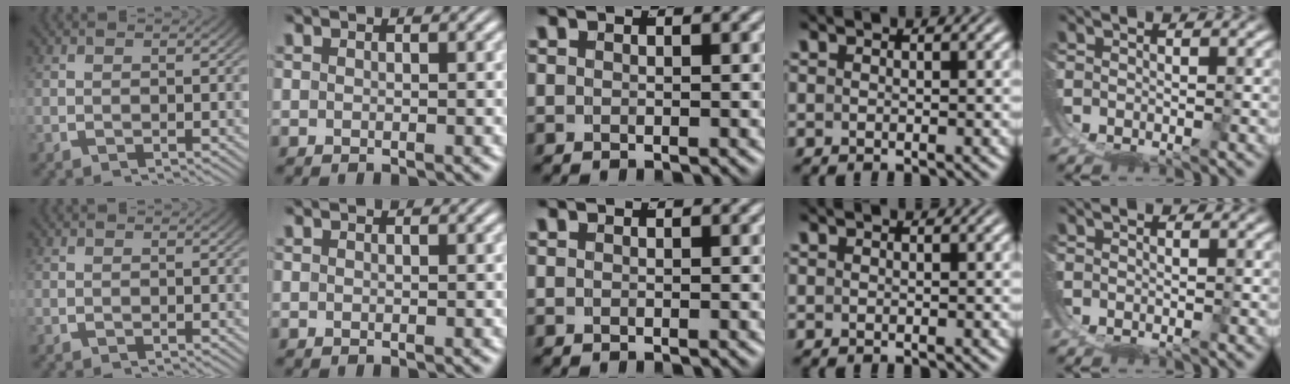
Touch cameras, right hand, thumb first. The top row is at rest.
{}